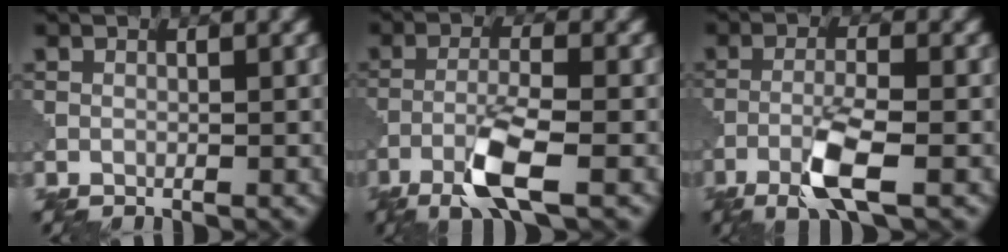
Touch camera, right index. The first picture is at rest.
{"total": 5.5, "force": [-3.1, 0.9, 4.5], "torque": [-0.088, 0.001, -0.067]}
{"total": 5.0, "force": [-2.6, 0.8, 4.2], "torque": [-0.081, 0.004, -0.057]}